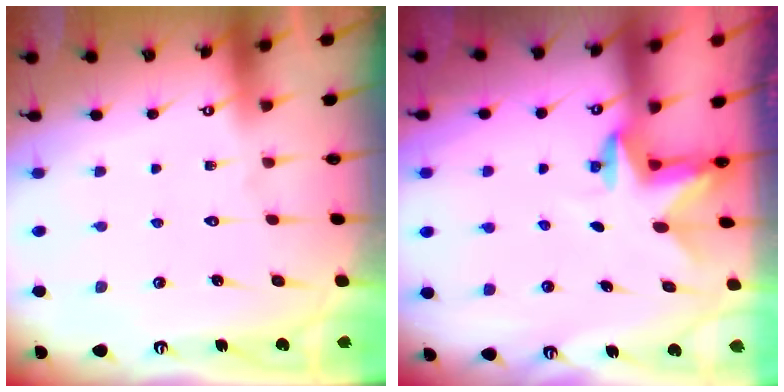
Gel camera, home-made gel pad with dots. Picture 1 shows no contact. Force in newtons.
{"total": 2.5, "press": 2.5, "slide": 0.4}